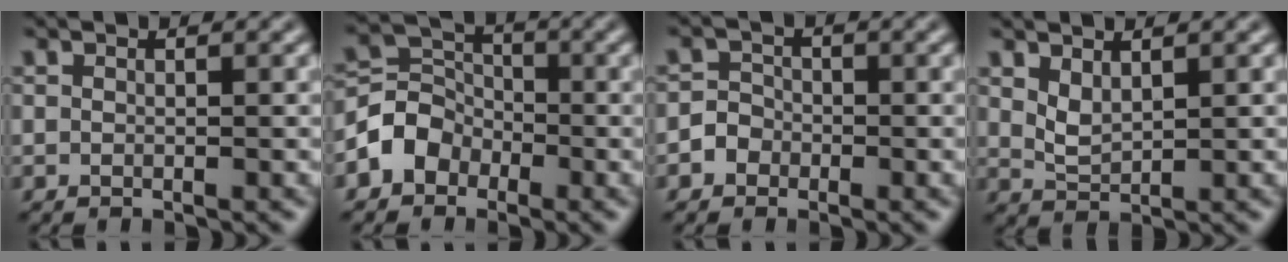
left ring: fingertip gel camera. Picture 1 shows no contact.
{"total": 3.6, "force": [-1.8, 2.9, 1.1], "torque": [-0.015, 0.010, -0.043]}
{"total": 1.9, "force": [-0.9, 1.6, 0.5], "torque": [0.006, 0.004, -0.023]}
{"total": 1.9, "force": [1.2, 0.9, 1.2], "torque": [-0.029, -0.006, 0.029]}